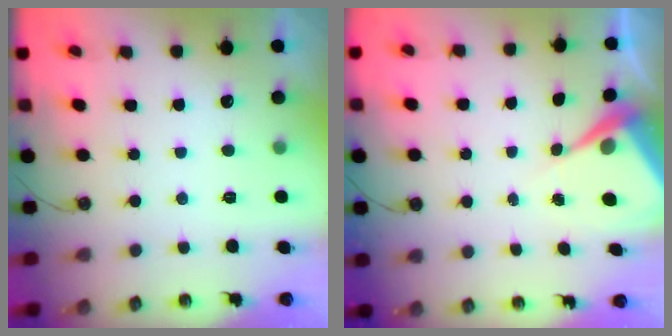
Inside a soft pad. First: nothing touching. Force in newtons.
{"total": 6.0, "press": 6.0, "slide": 0.3}